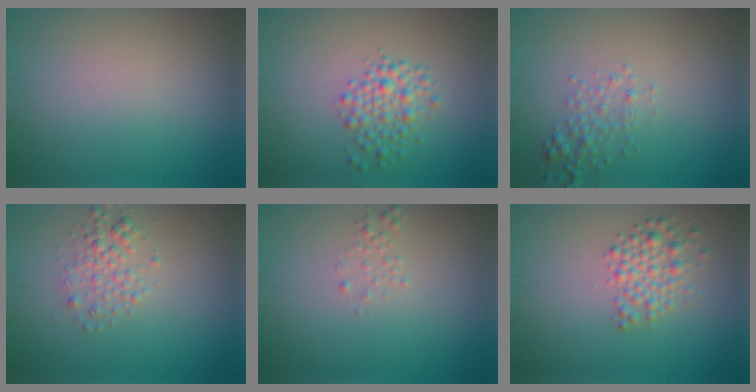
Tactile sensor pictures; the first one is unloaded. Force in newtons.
{"total": 2.7, "press": 2.7, "slide": 0.1}
{"total": 1.6, "press": 1.6, "slide": 0.1}
{"total": 2.0, "press": 2.0, "slide": 0.1}
{"total": 0.8, "press": 0.8, "slide": 0.1}
{"total": 2.8, "press": 2.8, "slide": 0.0}